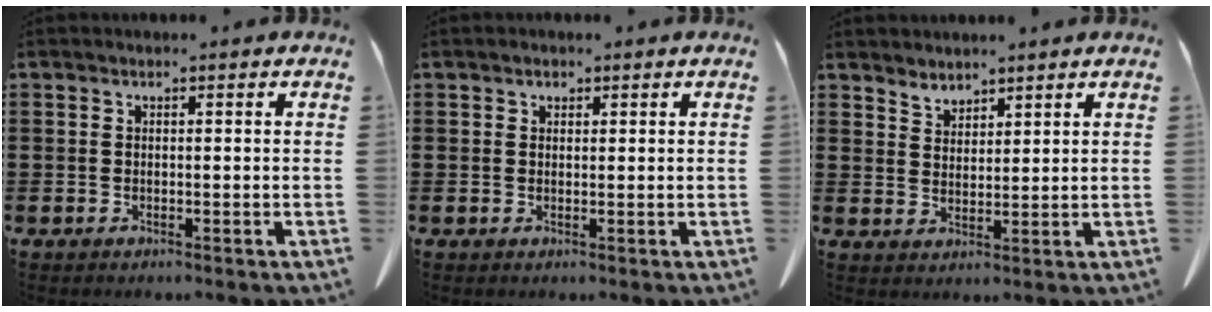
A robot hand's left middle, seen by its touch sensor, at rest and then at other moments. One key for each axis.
{"total": 0.9, "fx": 0.7, "fy": 0.5, "fz": 0.3, "tx": -0.008, "ty": 0.001, "tz": 0.014}
{"total": 2.7, "fx": 2.6, "fy": 0.5, "fz": -0.1, "tx": -0.005, "ty": -0.008, "tz": 0.052}